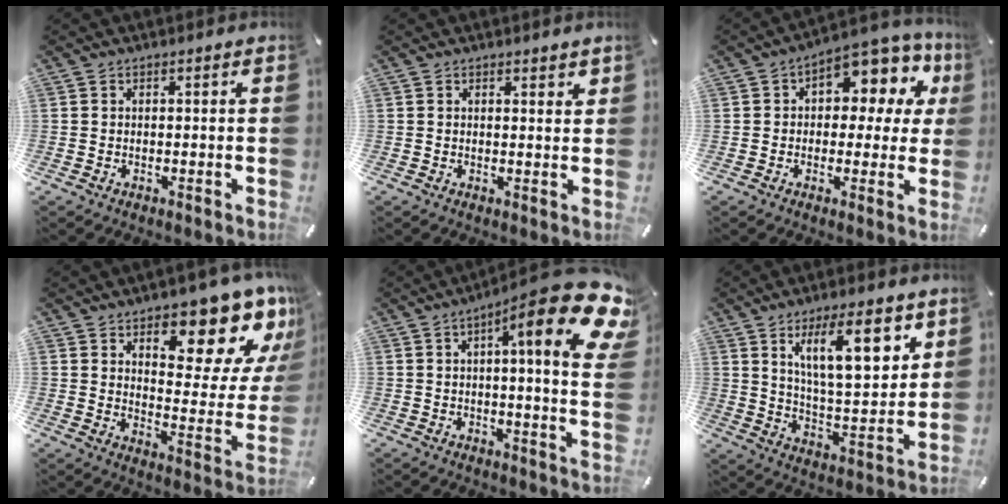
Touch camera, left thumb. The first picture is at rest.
{"total": 1.3, "force": [1.1, 0.5, 0.5], "torque": [-0.003, -0.003, 0.020]}
{"total": 10.4, "force": [4.4, 6.4, 6.9], "torque": [-0.088, -0.038, 0.078]}
{"total": 16.8, "force": [11.0, 7.7, 10.0], "torque": [-0.100, -0.106, 0.177]}
{"total": 20.9, "force": [8.7, 4.7, 18.5], "torque": [-0.260, -0.061, 0.122]}
{"total": 16.8, "force": [9.0, 6.2, 12.7], "torque": [-0.200, -0.031, 0.144]}